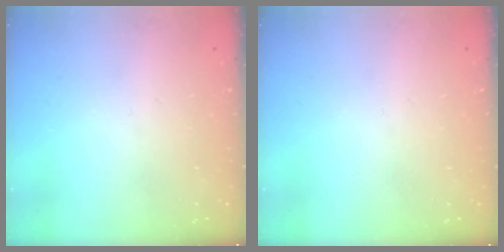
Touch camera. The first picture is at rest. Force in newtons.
{"total": 0.0}